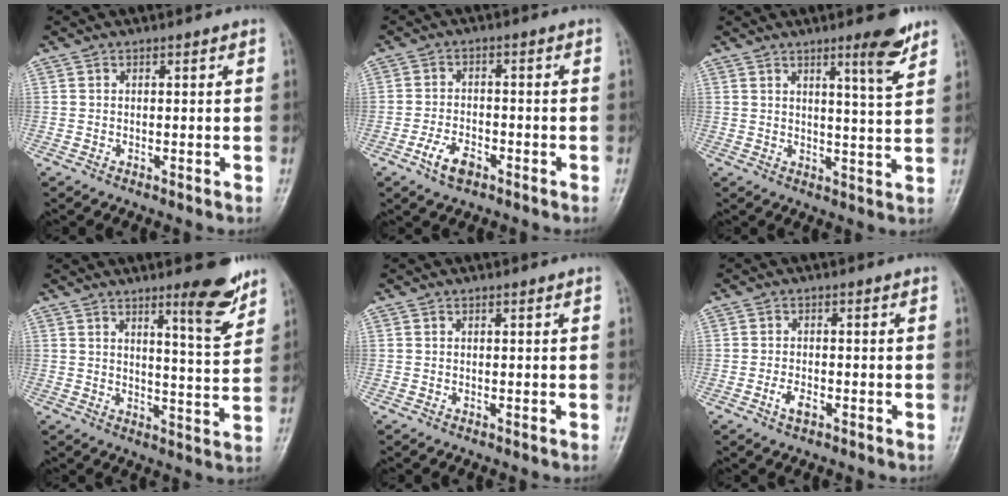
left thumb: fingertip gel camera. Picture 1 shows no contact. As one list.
[{"total": 5.1, "force": [-3.0, 2.7, 3.1], "torque": [-0.056, 0.017, -0.054]}, {"total": 6.8, "force": [4.4, 0.6, 5.1], "torque": [-0.069, -0.033, 0.063]}, {"total": 9.0, "force": [6.0, 1.4, 6.6], "torque": [-0.078, -0.045, 0.084]}, {"total": 0.0}, {"total": 2.6, "force": [-1.4, 1.3, 1.7], "torque": [-0.033, 0.006, -0.024]}]